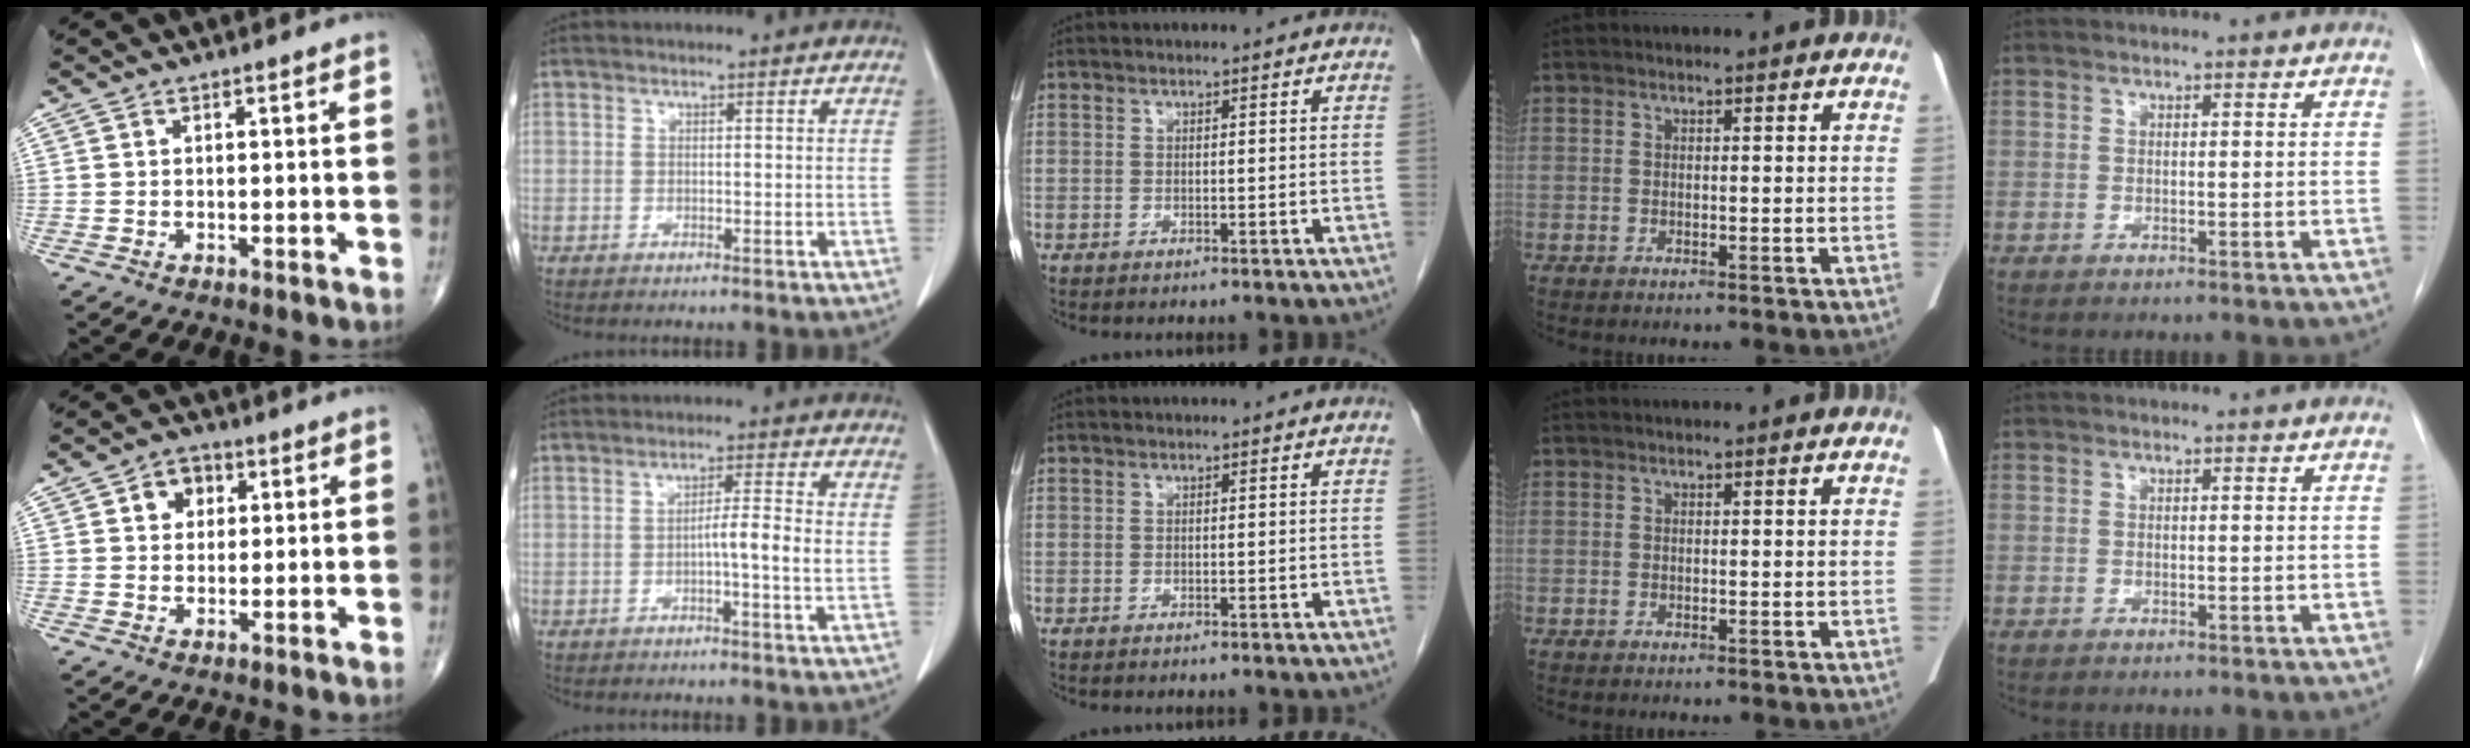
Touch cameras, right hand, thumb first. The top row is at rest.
{"thumb": {"total": 5.0, "force": [1.5, 4.0, 2.6], "torque": [-0.015, 0.004, 0.019]}, "index": {"total": 4.2, "force": [-0.6, -0.4, 4.2], "torque": [-0.066, 0.002, -0.012]}}